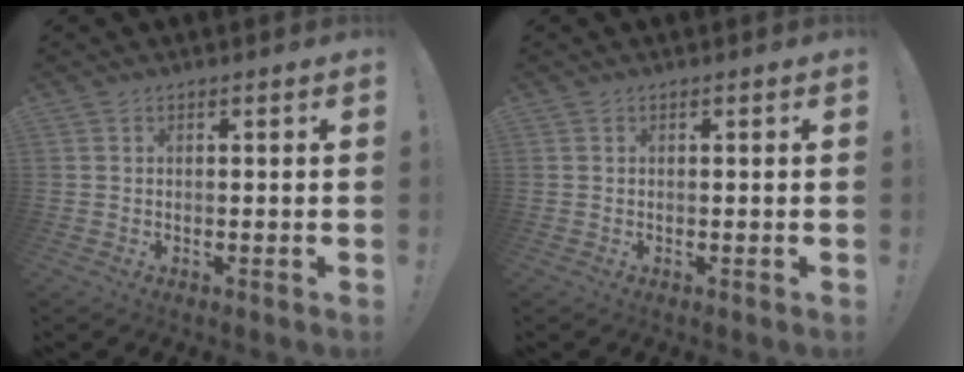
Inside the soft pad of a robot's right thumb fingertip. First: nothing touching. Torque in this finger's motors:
{"motor_torque": [0.00, 0.00, 0.00, 0.00, 0.00]}